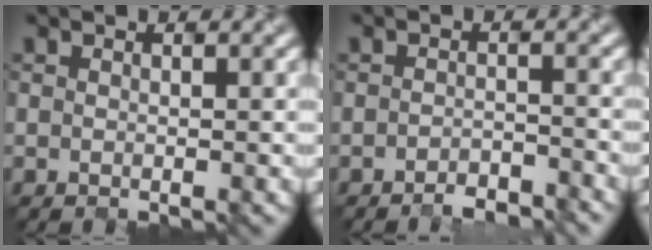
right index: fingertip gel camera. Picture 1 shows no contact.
{"total": 2.2, "force": [-2.2, 0.0, 0.4], "torque": [-0.006, 0.000, -0.040]}